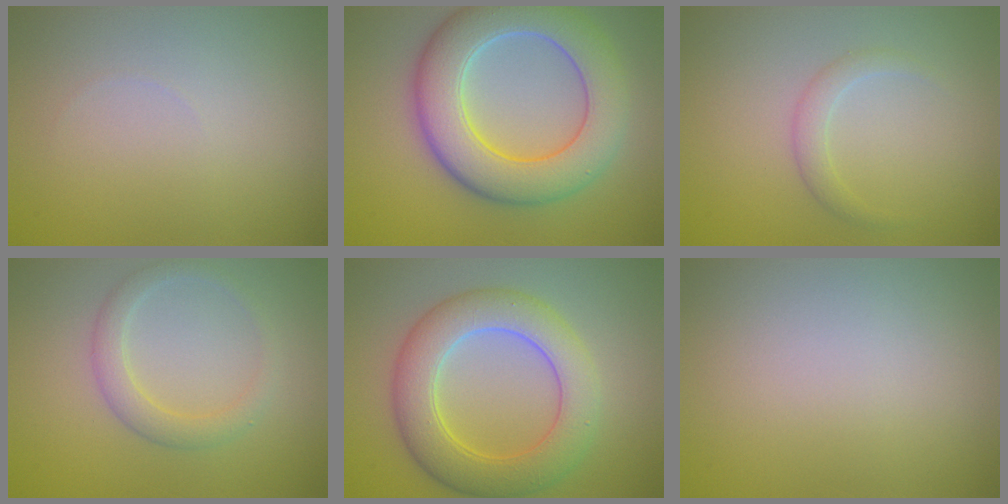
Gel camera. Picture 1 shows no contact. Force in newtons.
{"total": 8.9, "press": 8.9, "slide": 0.6}
{"total": 1.5, "press": 1.5, "slide": 0.1}
{"total": 2.3, "press": 2.3, "slide": 0.3}
{"total": 6.9, "press": 6.9, "slide": 0.2}
{"total": 0.0}